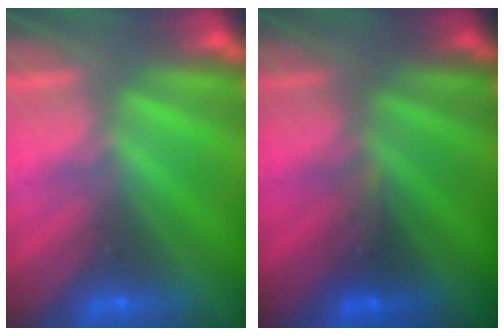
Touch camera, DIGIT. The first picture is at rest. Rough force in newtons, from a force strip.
{"total": 3.7}